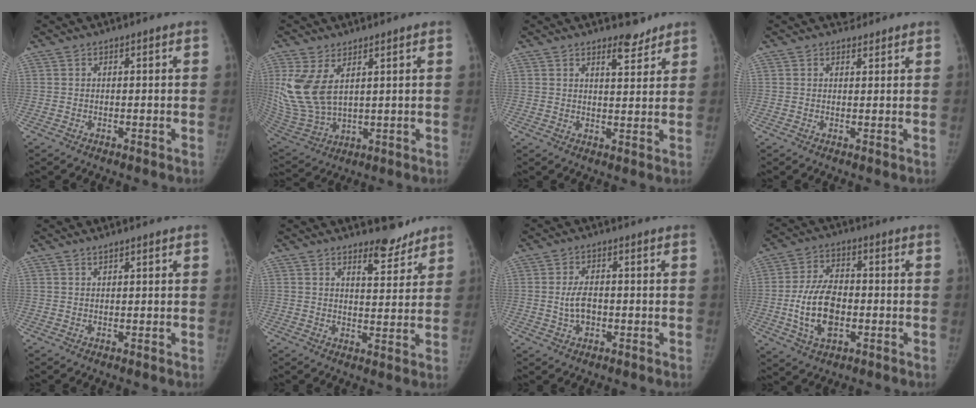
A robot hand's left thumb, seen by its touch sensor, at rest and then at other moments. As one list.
[{"total": 11.8, "force": [4.1, 6.6, 8.9], "torque": [-0.188, -0.019, 0.103]}, {"total": 4.0, "force": [3.3, 1.5, 1.8], "torque": [-0.013, -0.026, 0.049]}, {"total": 1.8, "force": [1.5, 0.9, -0.1], "torque": [0.015, -0.010, 0.018]}, {"total": 1.0, "force": [0.8, 0.2, 0.4], "torque": [0.000, -0.004, 0.015]}, {"total": 6.0, "force": [5.0, 2.2, 2.5], "torque": [-0.013, -0.041, 0.075]}, {"total": 4.2, "force": [-0.6, 2.6, 3.3], "torque": [-0.056, 0.006, -0.008]}, {"total": 11.6, "force": [-2.1, 6.8, 9.1], "torque": [-0.161, 0.011, -0.037]}]